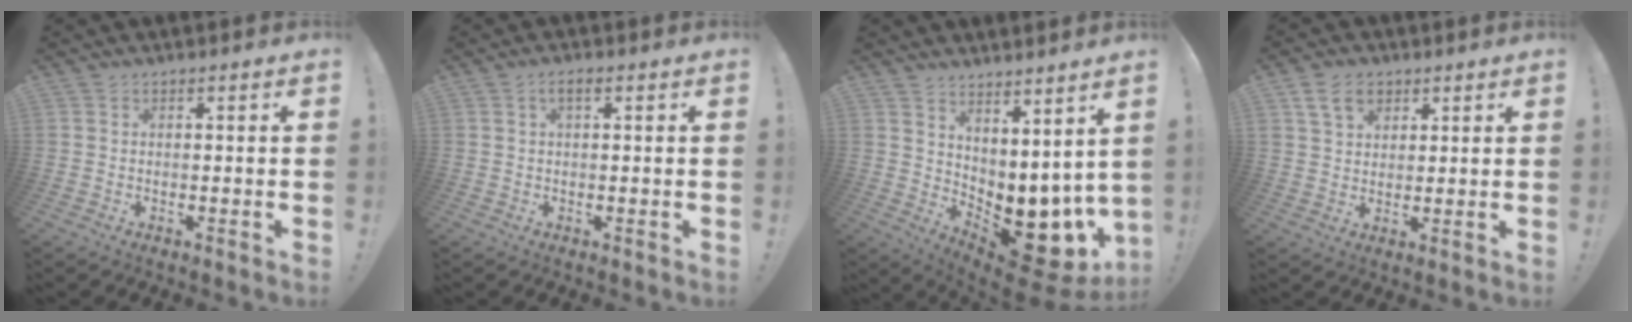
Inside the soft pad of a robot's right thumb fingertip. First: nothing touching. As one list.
[{"total": 2.1, "force": [0.6, 0.5, 1.9], "torque": [-0.033, 0.001, 0.008]}, {"total": 6.0, "force": [-0.8, 3.6, 4.8], "torque": [-0.032, -0.045, -0.010]}, {"total": 8.1, "force": [4.4, 5.7, 3.7], "torque": [-0.056, -0.010, 0.085]}]